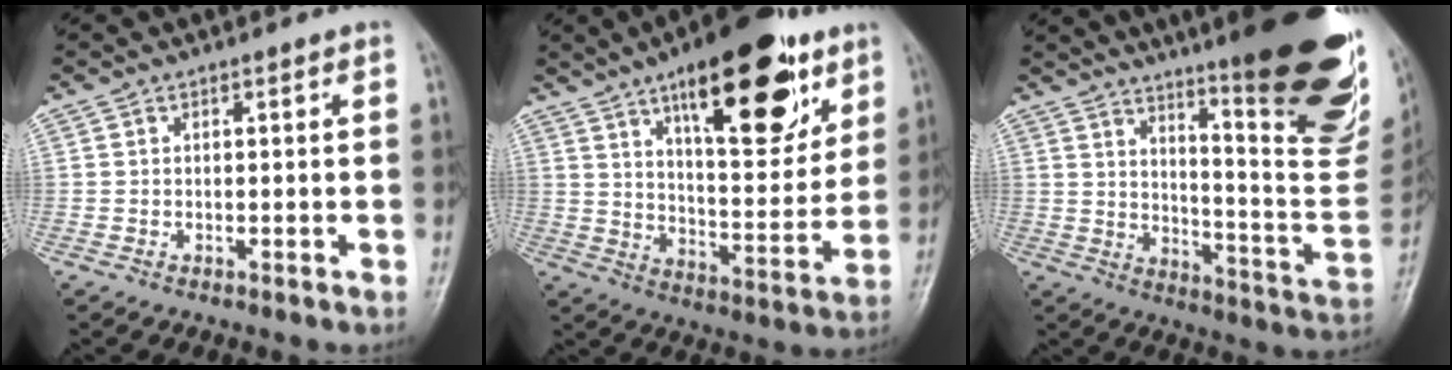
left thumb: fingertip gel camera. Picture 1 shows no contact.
{"total": 23.7, "force": [12.6, 9.0, 17.9], "torque": [-0.224, -0.048, 0.196]}
{"total": 30.3, "force": [17.9, 6.1, 23.7], "torque": [-0.247, -0.085, 0.251]}